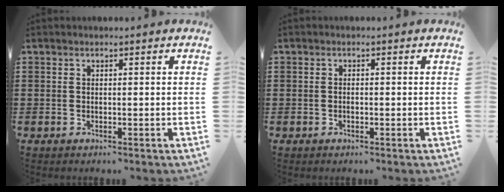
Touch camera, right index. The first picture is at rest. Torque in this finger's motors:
{"motor_torque": [0.44, 1.13, -0.07, -0.02]}